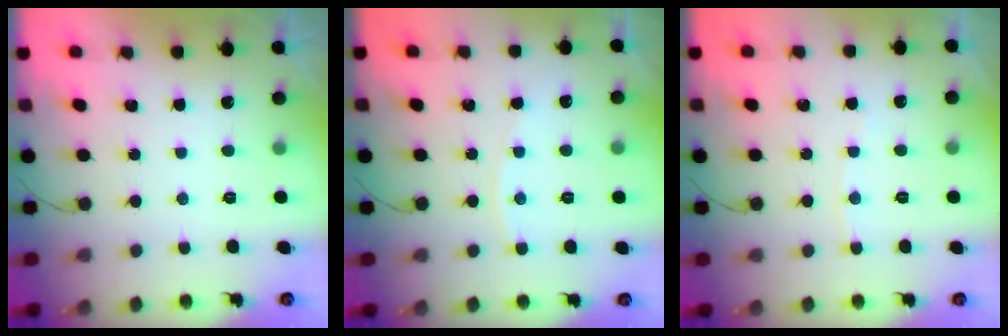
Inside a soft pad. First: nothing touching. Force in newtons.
{"total": 2.5, "press": 2.5, "slide": 0.3}
{"total": 2.2, "press": 2.2, "slide": 0.2}